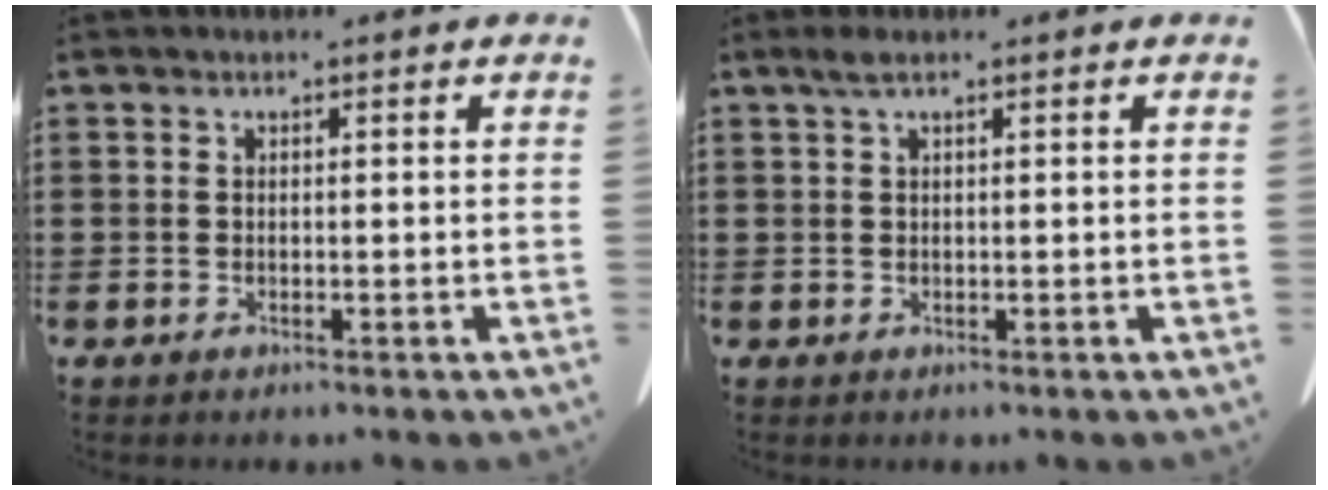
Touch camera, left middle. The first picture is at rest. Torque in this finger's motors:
{"motor_torque": [0.71, 0.00, 0.00, 0.03]}